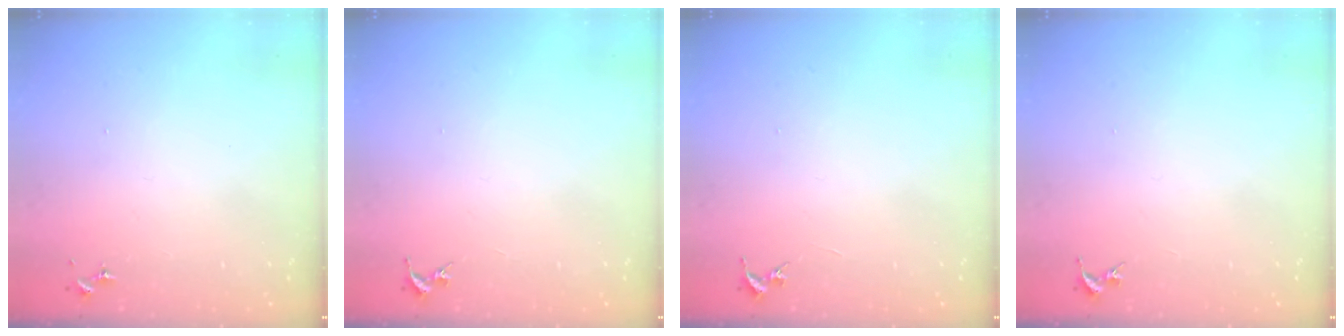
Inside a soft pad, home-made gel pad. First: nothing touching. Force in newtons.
{"total": 0.0}
{"total": 0.0}
{"total": 0.0}